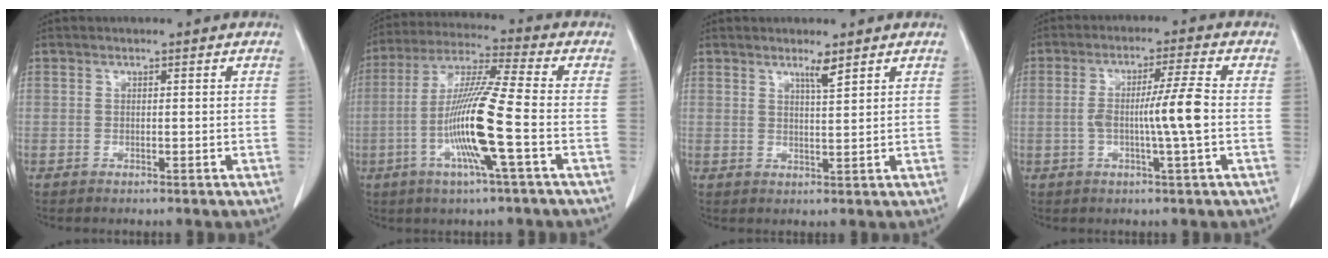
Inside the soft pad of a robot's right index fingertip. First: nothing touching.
{"total": 13.4, "force": [-3.5, -0.5, 13.0], "torque": [-0.260, -0.008, -0.075]}
{"total": 2.4, "force": [1.7, -0.2, 1.6], "torque": [-0.031, -0.005, 0.033]}
{"total": 7.4, "force": [-0.9, -0.8, 7.3], "torque": [-0.129, 0.002, -0.016]}